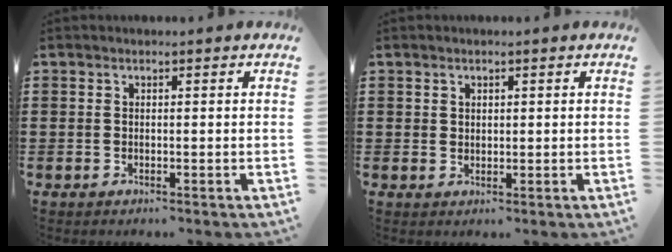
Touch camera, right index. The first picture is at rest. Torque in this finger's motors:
{"motor_torque": [-0.08, 0.56, -0.06, -0.01]}